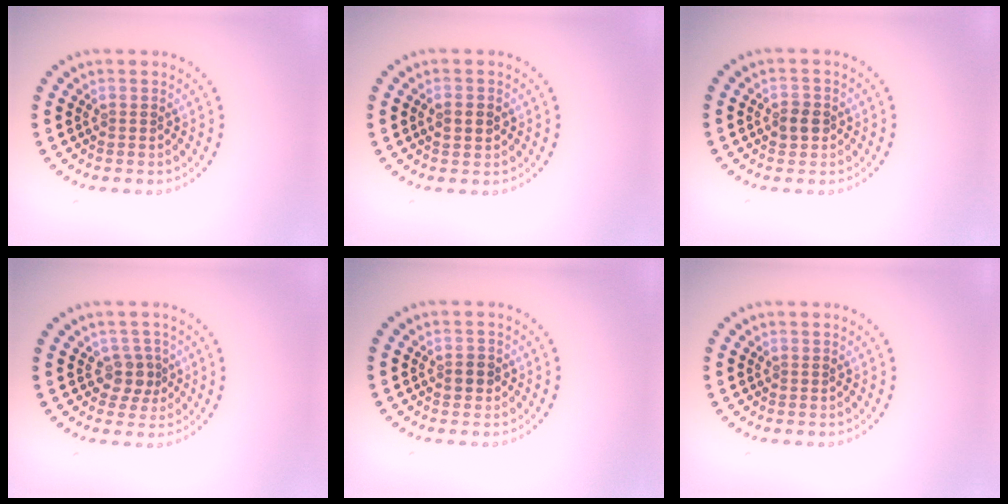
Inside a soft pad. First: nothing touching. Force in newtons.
{"total": 2.1, "press": 2.1, "slide": 0.0}
{"total": 1.8, "press": 1.7, "slide": 0.5}
{"total": 2.1, "press": 1.7, "slide": 1.2}
{"total": 1.3, "press": 1.2, "slide": 0.3}
{"total": 0.0}